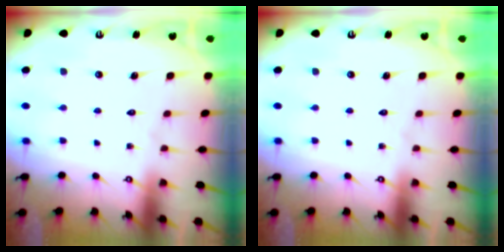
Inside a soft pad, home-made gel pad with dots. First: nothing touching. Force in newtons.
{"total": 0.0}